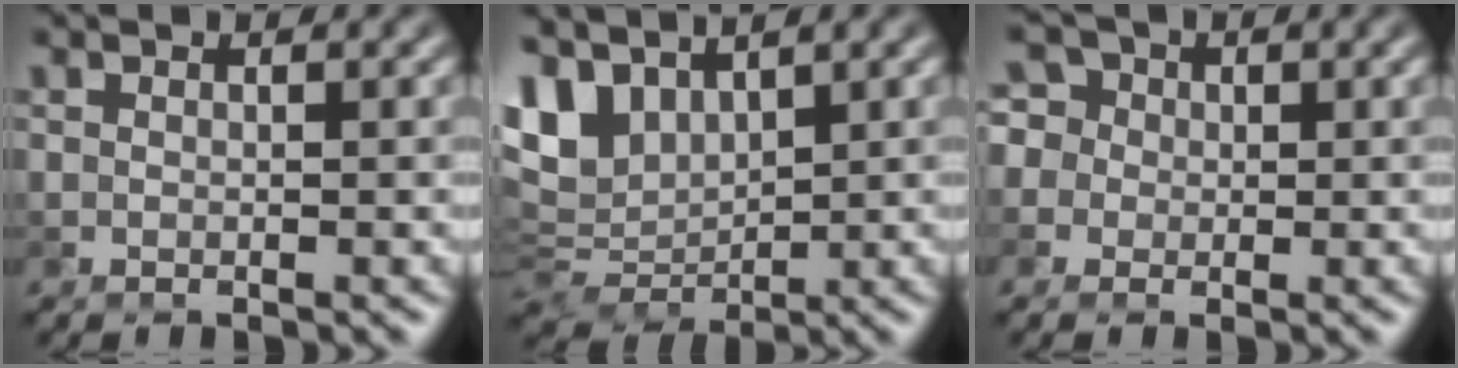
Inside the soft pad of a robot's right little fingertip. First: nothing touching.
{"total": 6.1, "force": [3.3, 3.4, 3.9], "torque": [-0.096, 0.002, 0.061]}
{"total": 5.5, "force": [1.7, 4.6, 2.4], "torque": [-0.033, 0.041, -0.007]}